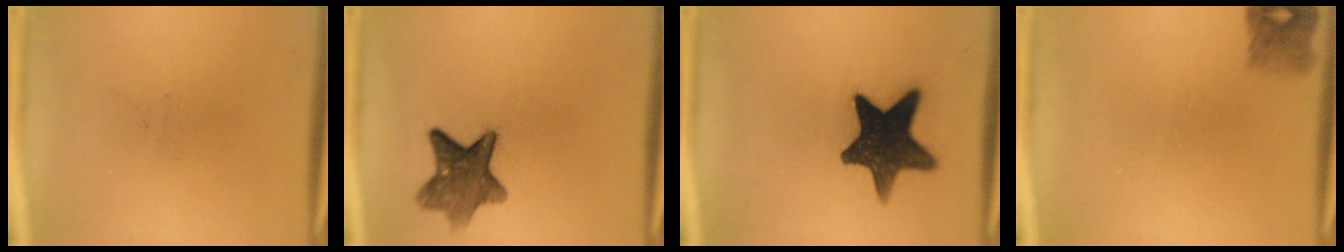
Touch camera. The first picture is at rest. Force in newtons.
{"total": 8.3}
{"total": 14.9}
{"total": 2.7}